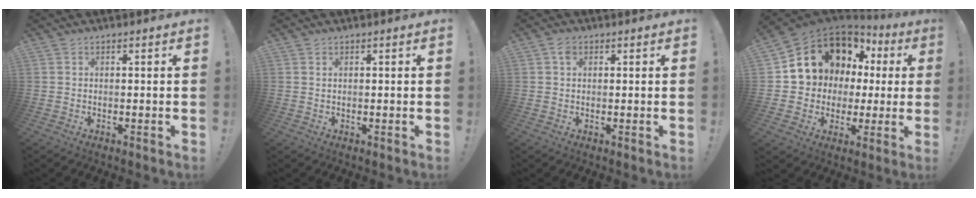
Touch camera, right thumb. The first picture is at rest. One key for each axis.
{"total": 0.8, "fx": 0.6, "fy": 0.1, "fz": 0.5, "tx": -0.009, "ty": -0.001, "tz": 0.013}
{"total": 2.0, "fx": 1.0, "fy": 1.4, "fz": 1.1, "tx": -0.006, "ty": -0.004, "tz": 0.015}
{"total": 12.3, "fx": 5.8, "fy": 10.0, "fz": 4.2, "tx": -0.067, "ty": -0.048, "tz": 0.129}